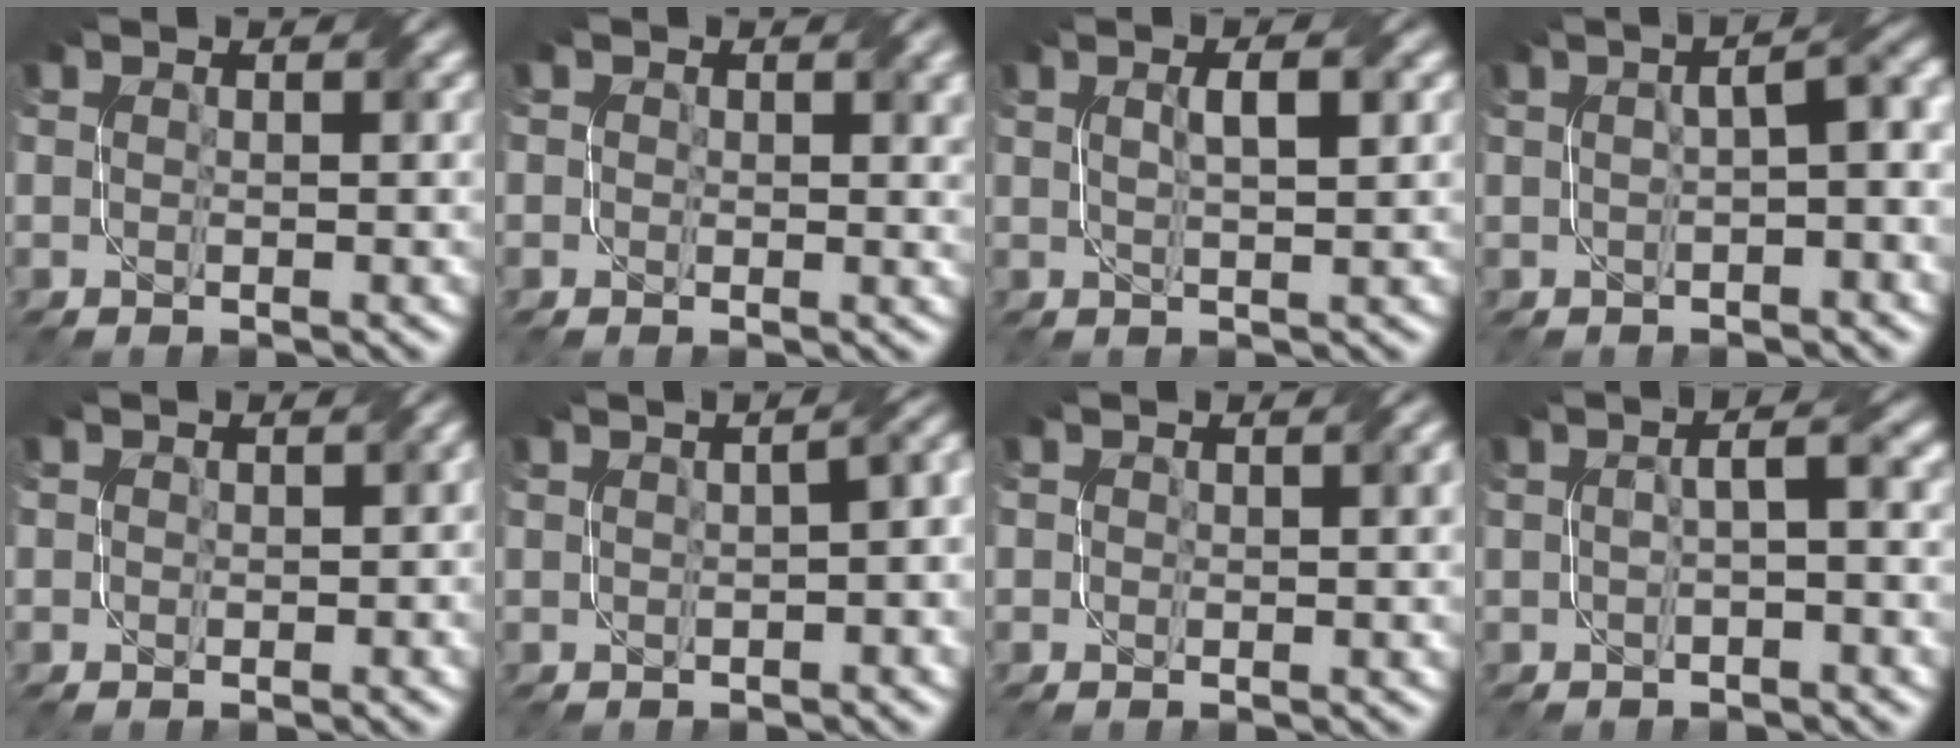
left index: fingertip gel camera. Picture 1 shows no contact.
{"total": 1.7, "force": [0.7, 1.2, 1.0], "torque": [-0.004, -0.001, 0.011]}
{"total": 2.6, "force": [0.8, 0.6, 2.4], "torque": [-0.029, 0.008, 0.016]}
{"total": 5.0, "force": [0.3, 1.6, 4.7], "torque": [-0.047, 0.019, 0.010]}
{"total": 1.1, "force": [0.0, 0.9, 0.5], "torque": [0.000, 0.000, 0.005]}
{"total": 6.9, "force": [0.6, 3.5, 5.9], "torque": [-0.031, 0.024, -0.005]}
{"total": 1.3, "force": [0.3, 0.6, 1.1], "torque": [-0.006, 0.003, 0.007]}
{"total": 2.4, "force": [-0.2, 0.5, 2.3], "torque": [-0.032, 0.012, 0.000]}